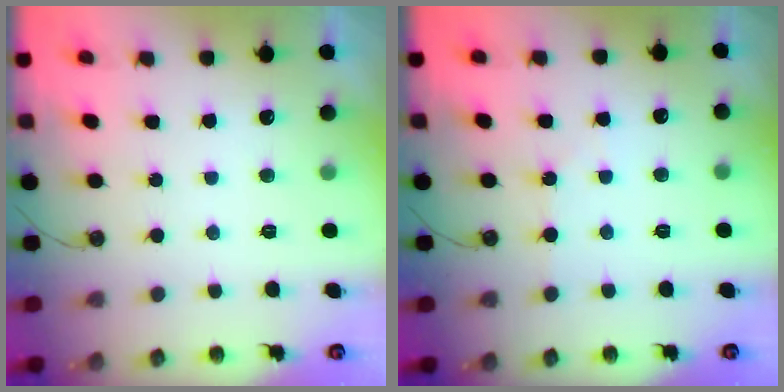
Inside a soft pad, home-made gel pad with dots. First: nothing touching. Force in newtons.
{"total": 3.5, "press": 3.5, "slide": 0.6}